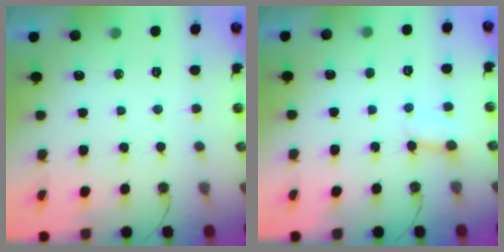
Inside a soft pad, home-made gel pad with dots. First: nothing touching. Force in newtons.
{"total": 2.7, "press": 2.6, "slide": 0.6}